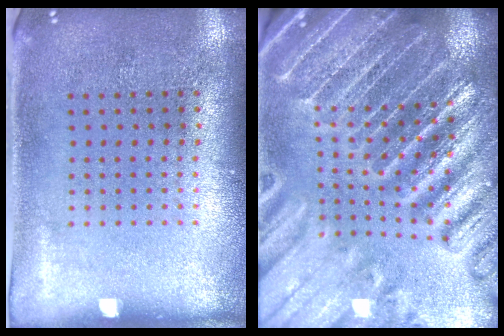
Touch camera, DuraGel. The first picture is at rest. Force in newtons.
{"total": 4.8, "press": 4.3, "slide": 2.1}